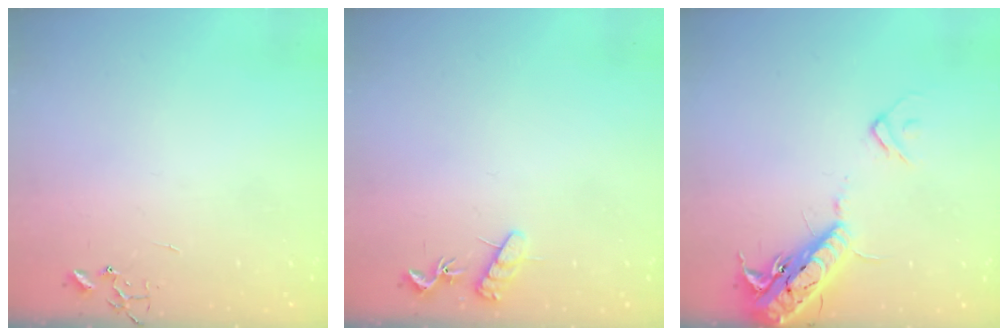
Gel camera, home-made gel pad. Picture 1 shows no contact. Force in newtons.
{"total": 8.1, "press": 8.1, "slide": 0.6}
{"total": 17.1, "press": 16.7, "slide": 3.7}